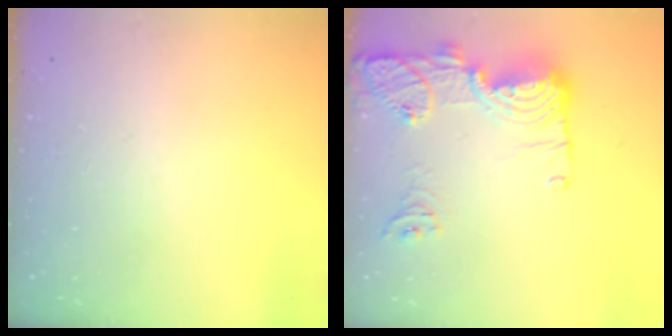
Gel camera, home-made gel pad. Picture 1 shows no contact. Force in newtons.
{"total": 19.0, "press": 18.0, "slide": 5.9}